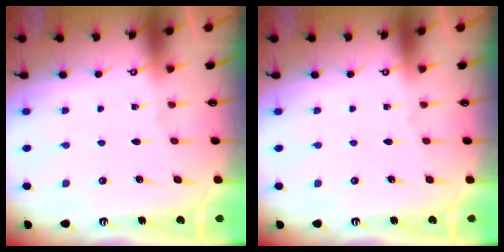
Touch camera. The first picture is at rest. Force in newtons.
{"total": 0.0}